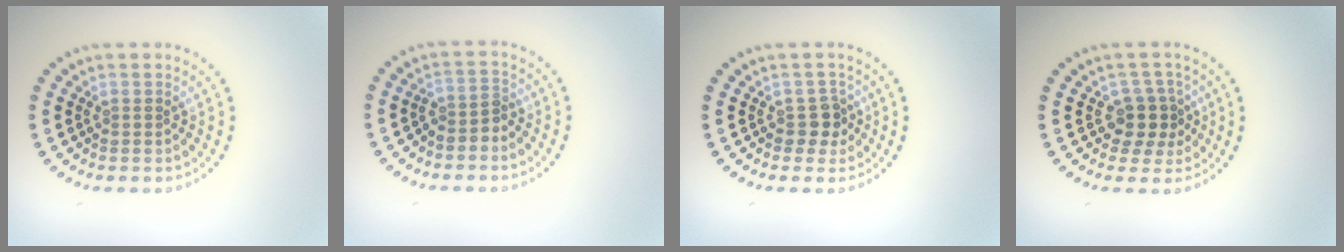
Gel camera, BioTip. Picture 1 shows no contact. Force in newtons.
{"total": 1.9, "press": 1.5, "slide": 1.1}
{"total": 1.9, "press": 1.6, "slide": 1.0}
{"total": 2.7, "press": 2.2, "slide": 1.5}